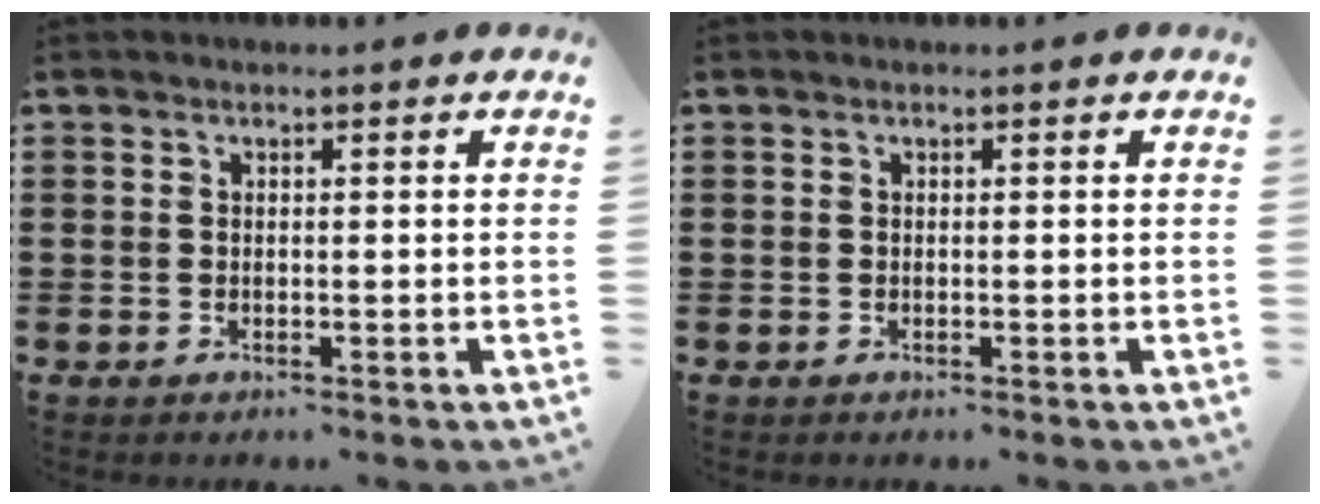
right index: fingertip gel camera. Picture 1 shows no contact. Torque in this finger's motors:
{"motor_torque": [0.36, 0.46, 0.00, 0.00]}